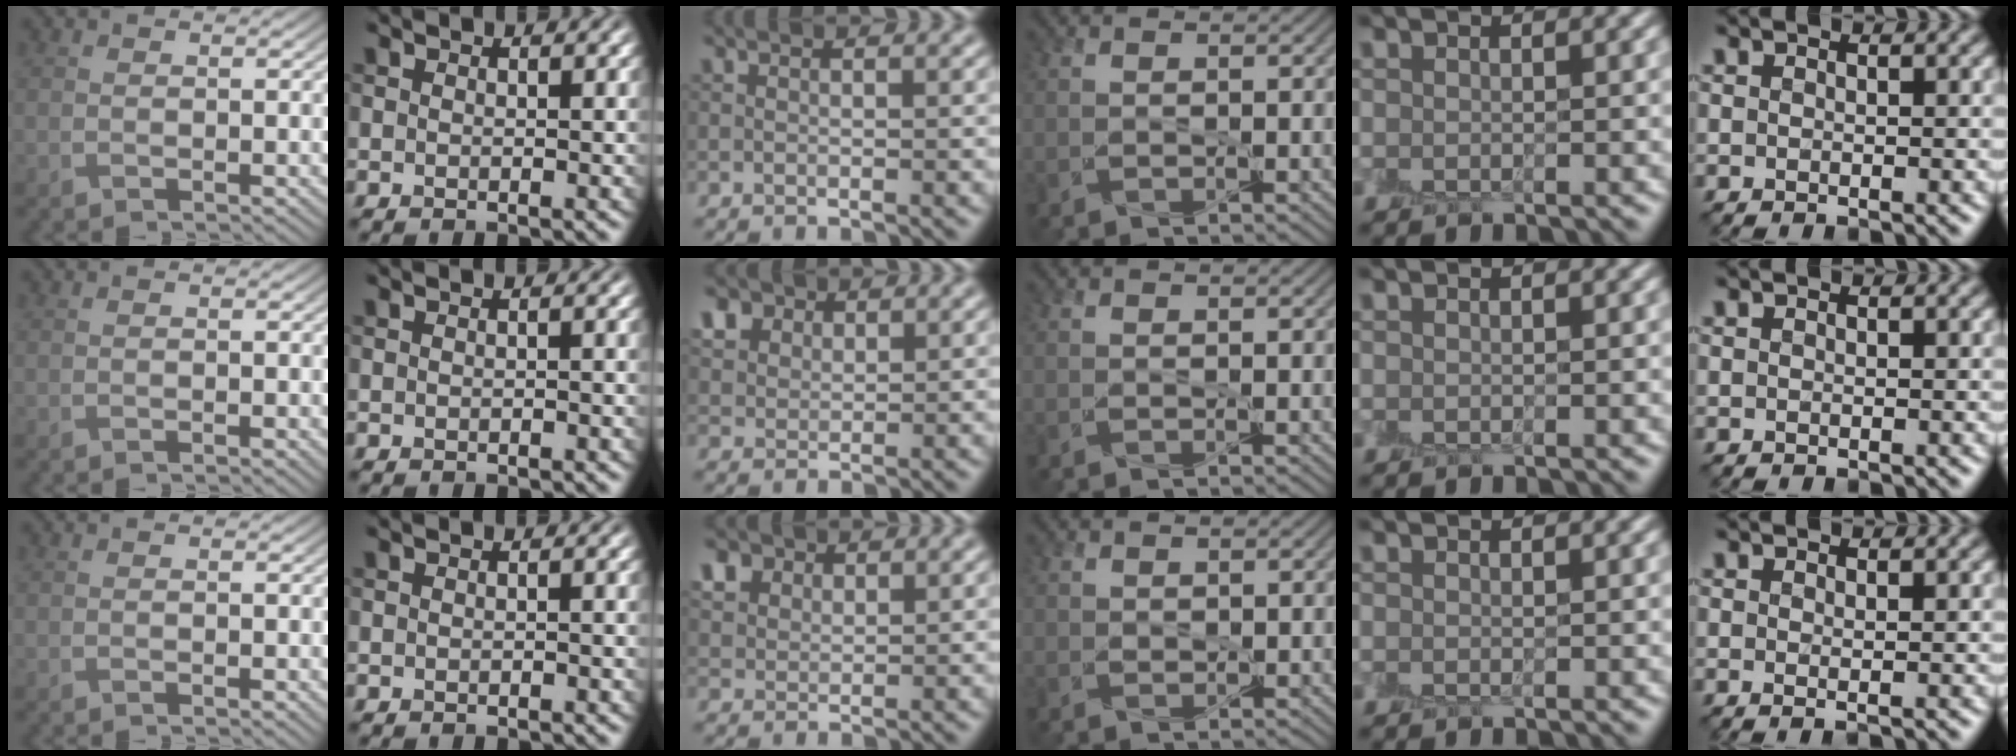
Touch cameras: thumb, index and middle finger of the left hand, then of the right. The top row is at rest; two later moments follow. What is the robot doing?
{"motion": "peel", "object": "lint roller sheet"}